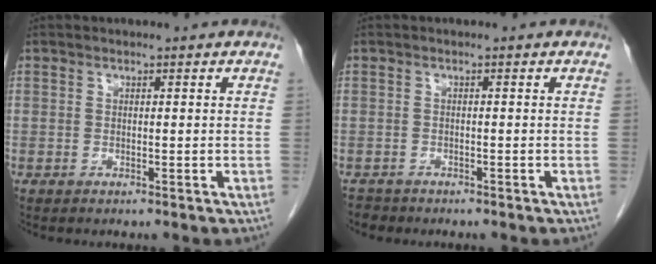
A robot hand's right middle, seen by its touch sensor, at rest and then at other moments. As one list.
[{"total": 1.5, "force": [-1.3, 0.7, -0.3], "torque": [0.000, 0.000, -0.023]}]